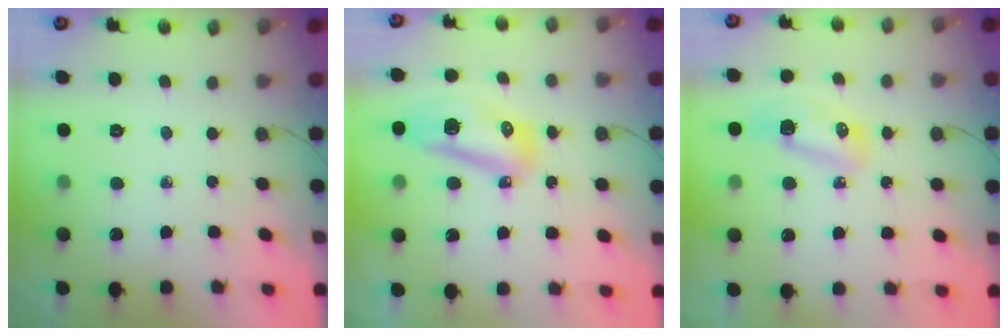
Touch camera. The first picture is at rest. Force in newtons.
{"total": 10.9, "press": 10.8, "slide": 1.7}
{"total": 8.0, "press": 7.9, "slide": 1.1}